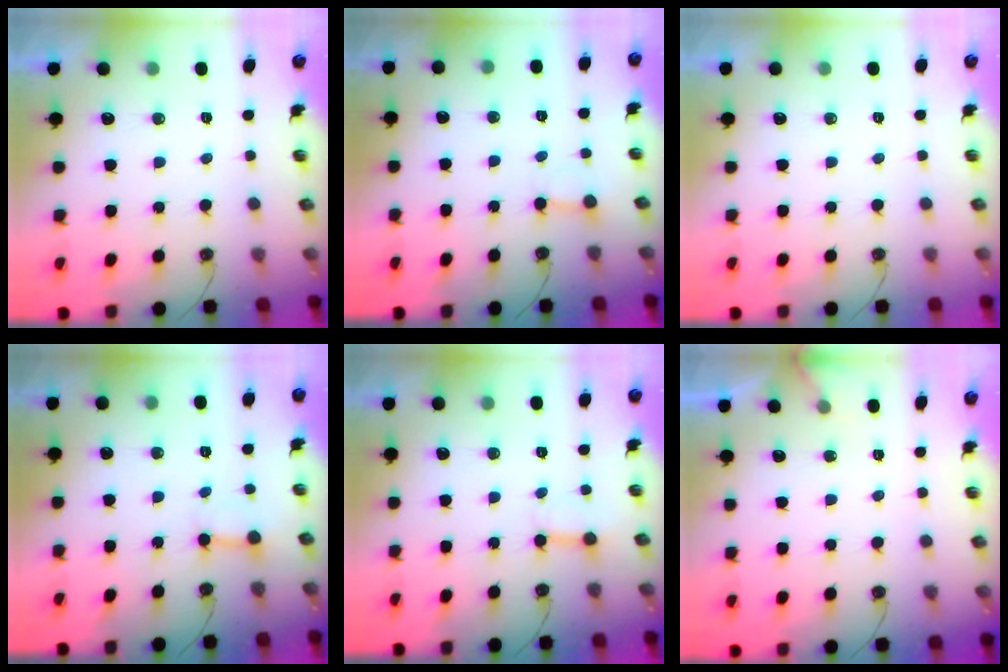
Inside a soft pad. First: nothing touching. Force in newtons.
{"total": 3.0, "press": 3.0, "slide": 0.3}
{"total": 0.0}
{"total": 2.8, "press": 2.8, "slide": 0.2}
{"total": 3.9, "press": 3.9, "slide": 0.3}
{"total": 2.5, "press": 2.5, "slide": 0.3}